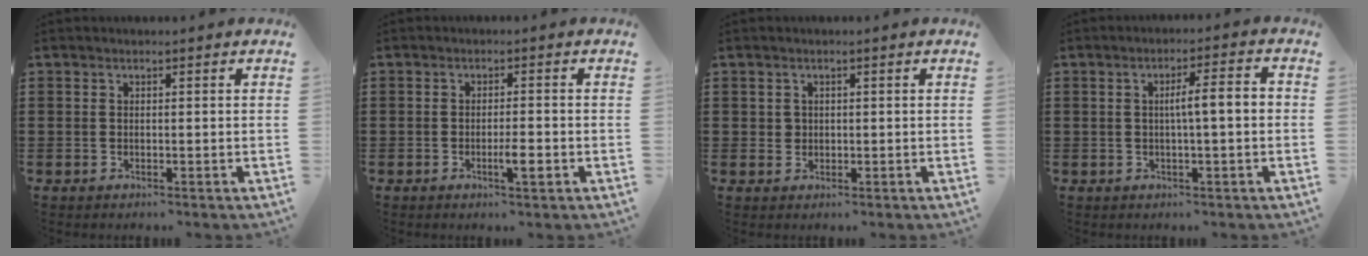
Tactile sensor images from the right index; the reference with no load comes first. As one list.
[{"total": 2.9, "force": [-1.2, 0.5, 2.6], "torque": [-0.043, 0.001, -0.022]}, {"total": 1.1, "force": [0.3, 1.0, 0.3], "torque": [-0.008, 0.004, 0.007]}, {"total": 4.2, "force": [-0.1, 0.4, 4.2], "torque": [-0.075, 0.004, -0.007]}]